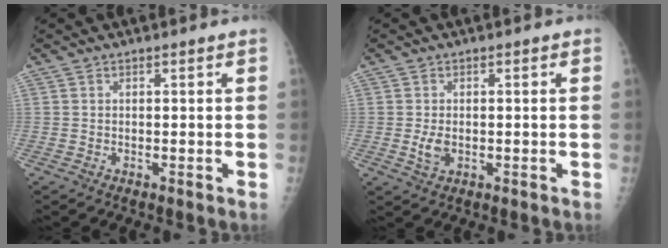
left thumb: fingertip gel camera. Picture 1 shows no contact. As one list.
[{"total": 2.9, "force": [-0.5, 1.9, 2.1], "torque": [-0.037, -0.004, -0.005]}]